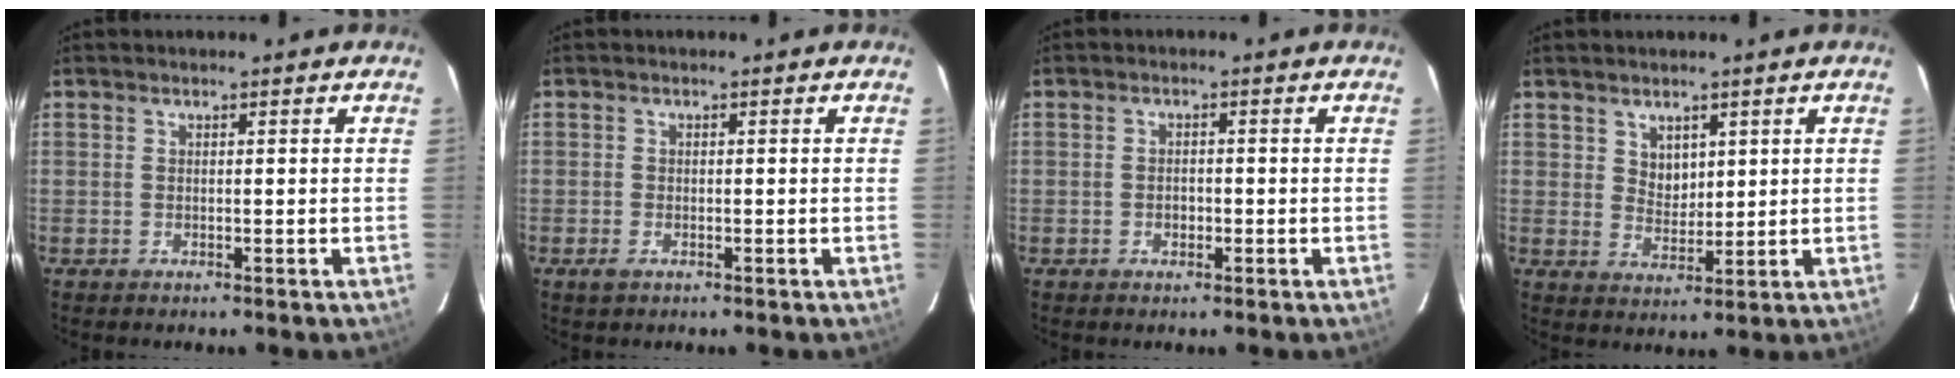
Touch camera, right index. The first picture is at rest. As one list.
[{"total": 1.6, "force": [-1.0, 0.9, 0.9], "torque": [-0.017, -0.003, -0.018]}, {"total": 1.8, "force": [-0.7, 1.2, 1.1], "torque": [-0.020, 0.004, -0.012]}, {"total": 3.9, "force": [2.1, 2.8, 1.6], "torque": [-0.020, 0.000, 0.042]}]